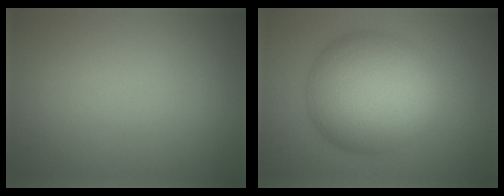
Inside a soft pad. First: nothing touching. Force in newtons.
{"total": 11.1, "press": 11.1, "slide": 0.3}